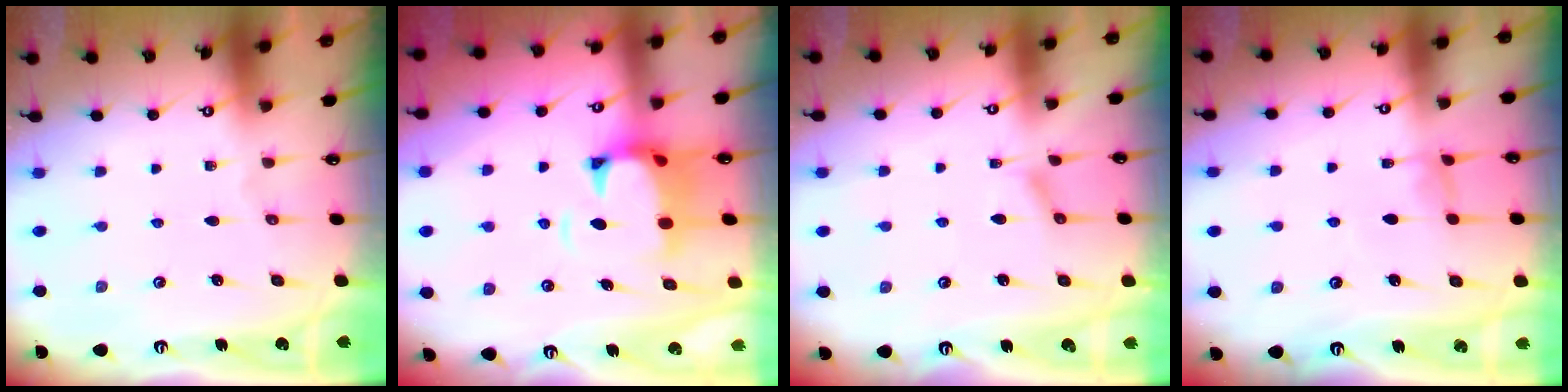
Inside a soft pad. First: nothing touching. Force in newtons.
{"total": 3.3, "press": 3.0, "slide": 1.2}
{"total": 1.8, "press": 1.7, "slide": 0.5}
{"total": 1.5, "press": 1.5, "slide": 0.4}